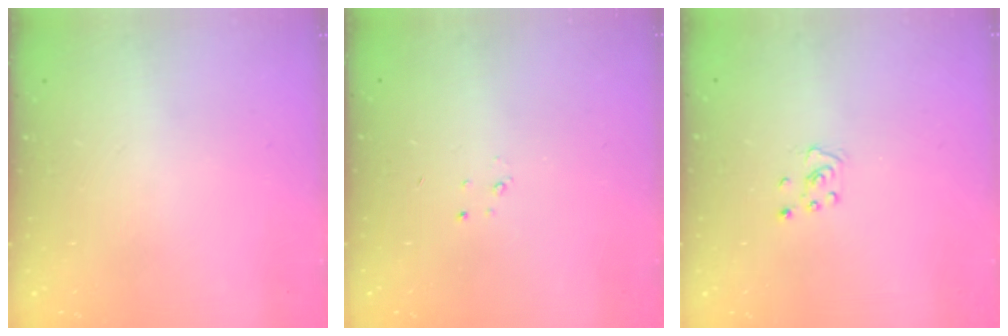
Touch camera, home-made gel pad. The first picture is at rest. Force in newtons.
{"total": 2.3, "press": 2.3, "slide": 0.3}
{"total": 2.8, "press": 2.8, "slide": 0.3}